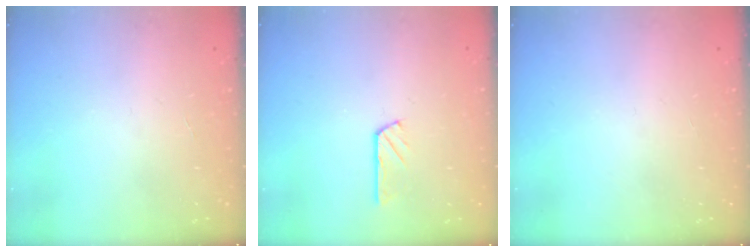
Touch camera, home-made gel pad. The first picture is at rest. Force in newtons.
{"total": 2.7, "press": 2.7, "slide": 0.1}
{"total": 0.0}